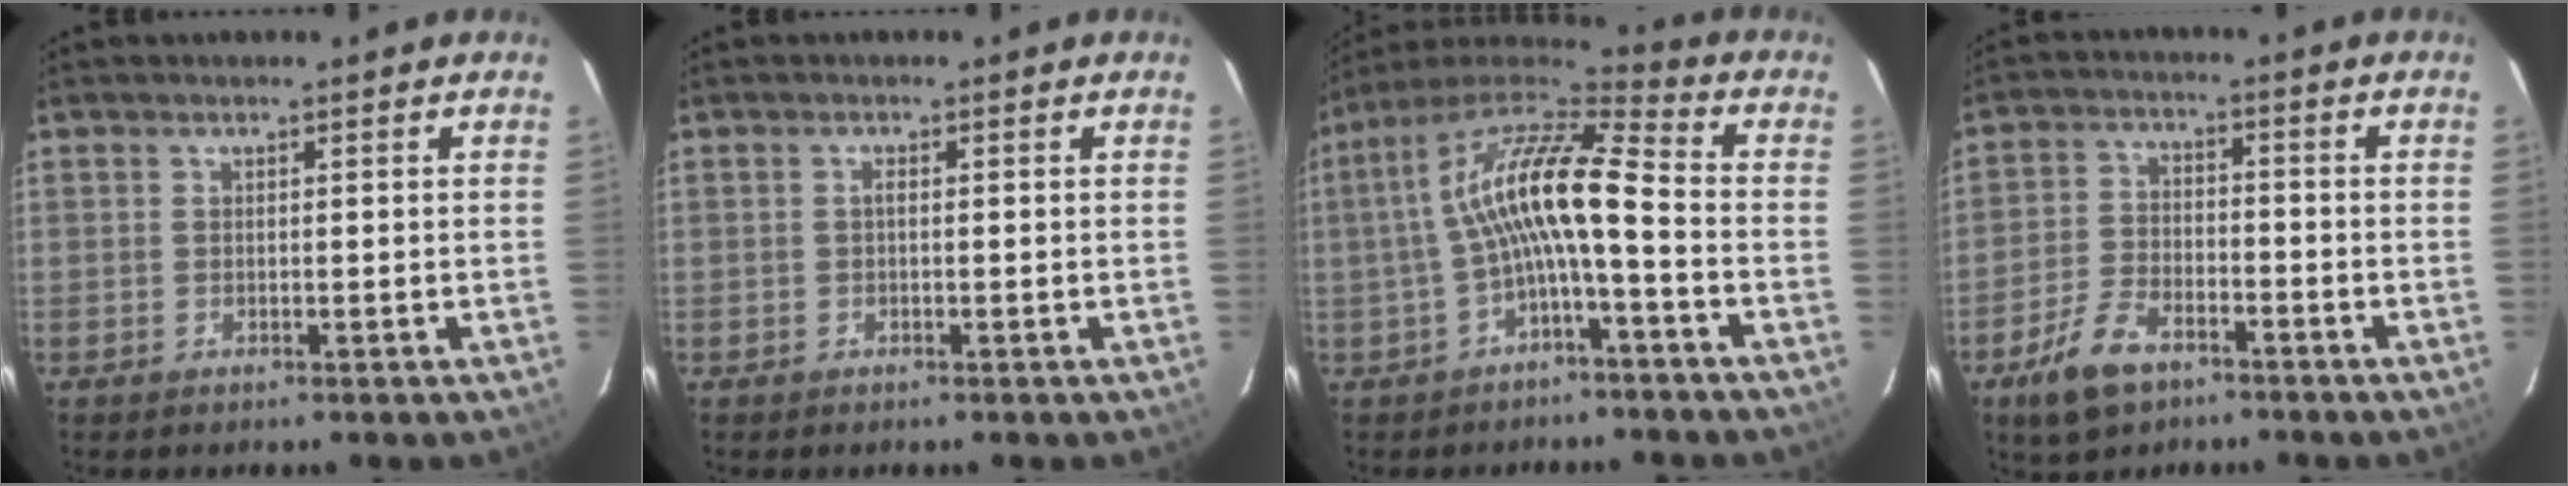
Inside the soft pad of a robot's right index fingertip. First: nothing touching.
{"total": 0.6, "force": [-0.1, 0.2, 0.5], "torque": [-0.009, 0.004, -0.003]}
{"total": 13.3, "force": [-2.0, 2.4, 13.0], "torque": [-0.255, 0.021, -0.043]}
{"total": 9.1, "force": [-6.0, 4.6, 5.2], "torque": [-0.126, 0.001, -0.111]}